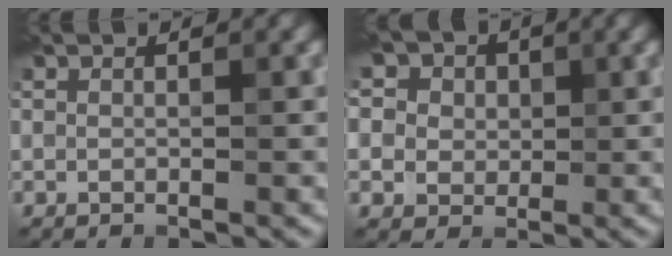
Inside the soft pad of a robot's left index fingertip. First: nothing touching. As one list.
[{"total": 13.1, "force": [6.4, 9.6, 6.2], "torque": [-0.151, 0.046, 0.081]}]